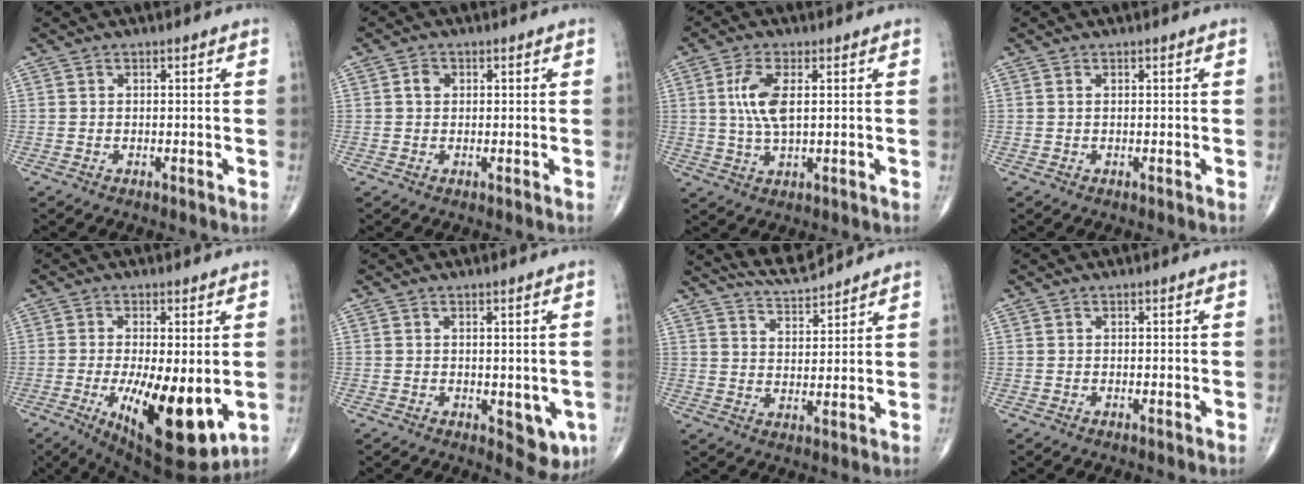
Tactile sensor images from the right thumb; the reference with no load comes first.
{"total": 1.8, "force": [0.4, 1.4, 1.0], "torque": [-0.013, 0.003, 0.004]}
{"total": 7.0, "force": [1.3, 2.7, 6.3], "torque": [-0.143, -0.004, 0.027]}
{"total": 0.0}
{"total": 16.1, "force": [-3.3, 5.6, 14.7], "torque": [-0.234, -0.030, -0.034]}
{"total": 5.3, "force": [-0.9, 2.7, 4.5], "torque": [-0.031, -0.010, -0.003]}
{"total": 6.8, "force": [6.7, 0.4, 1.3], "torque": [-0.022, -0.035, 0.125]}
{"total": 0.0}